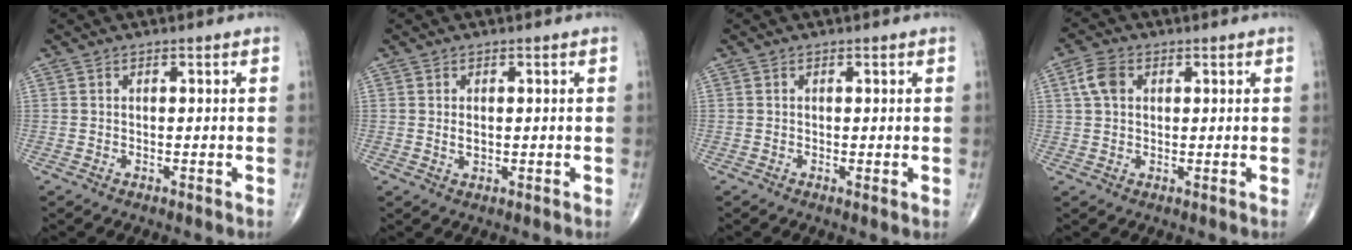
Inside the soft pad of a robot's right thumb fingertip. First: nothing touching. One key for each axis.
{"total": 1.7, "fx": 0.1, "fy": 1.1, "fz": 1.3, "tx": -0.019, "ty": -0.003, "tz": 0.004}
{"total": 0.8, "fx": -0.1, "fy": 0.1, "fz": 0.8, "tx": -0.015, "ty": -0.004, "tz": -0.003}
{"total": 4.5, "fx": 1.2, "fy": 3.3, "fz": 2.9, "tx": -0.057, "ty": 0.007, "tz": 0.020}